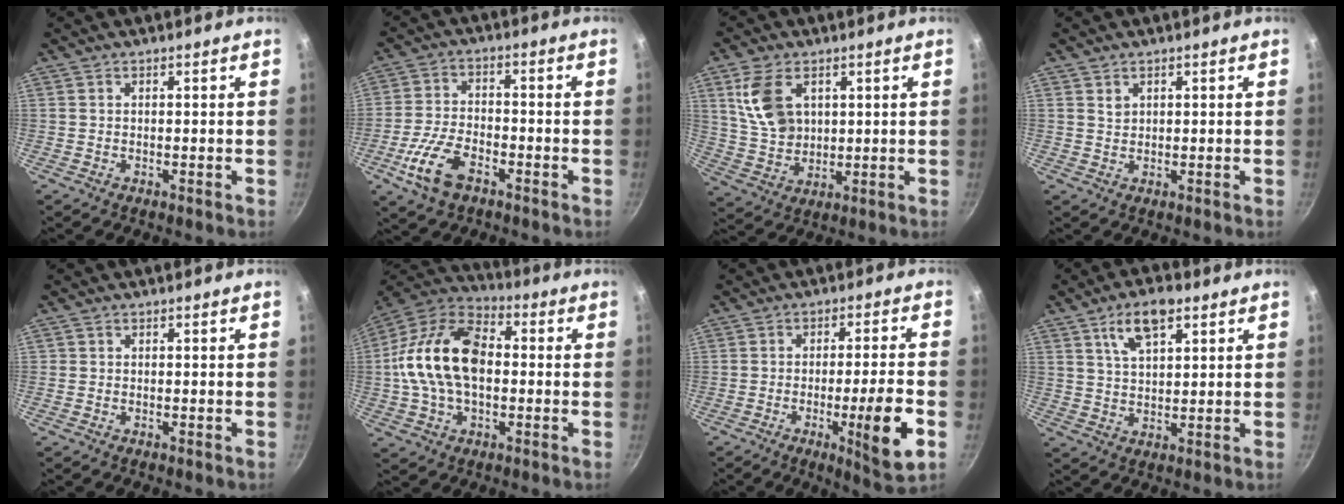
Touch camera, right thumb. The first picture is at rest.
{"total": 9.9, "force": [-4.7, 5.2, 7.0], "torque": [-0.139, 0.022, -0.092]}
{"total": 10.7, "force": [3.7, 7.2, 7.1], "torque": [-0.121, -0.020, 0.081]}
{"total": 1.5, "force": [0.9, 1.0, 0.6], "torque": [-0.007, -0.001, 0.017]}
{"total": 0.0}
{"total": 19.3, "force": [0.1, 12.2, 15.0], "torque": [-0.260, 0.034, -0.011]}
{"total": 11.8, "force": [-3.8, 1.2, 11.1], "torque": [-0.164, 0.011, -0.051]}
{"total": 8.7, "force": [4.4, 3.9, 6.4], "torque": [-0.103, -0.008, 0.079]}